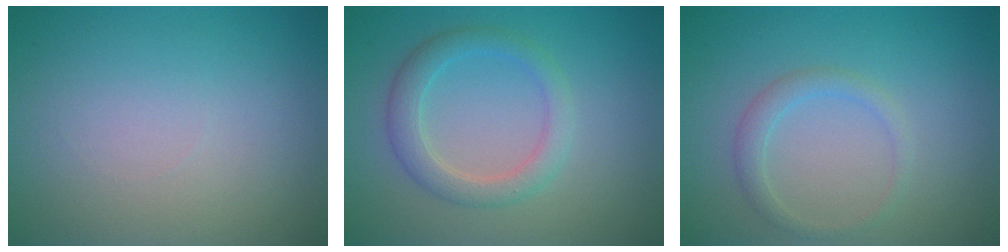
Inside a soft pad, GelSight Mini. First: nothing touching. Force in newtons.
{"total": 2.9, "press": 2.9, "slide": 0.2}
{"total": 1.7, "press": 1.7, "slide": 0.1}